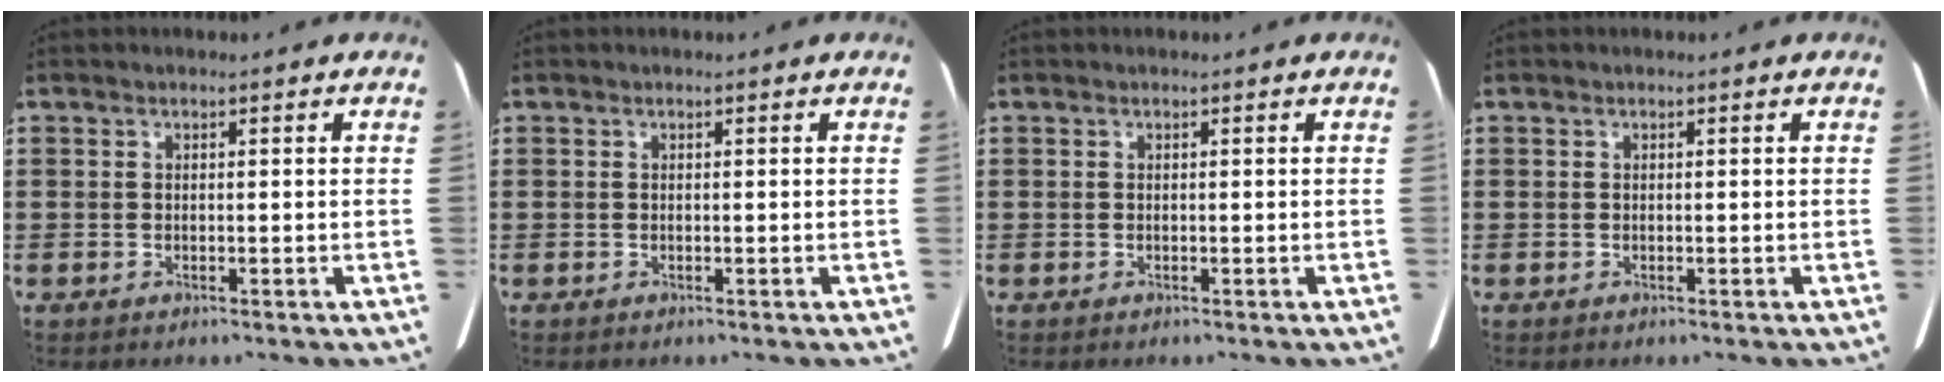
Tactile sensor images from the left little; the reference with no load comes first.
{"total": 0.0}
{"total": 0.0}
{"total": 0.0}